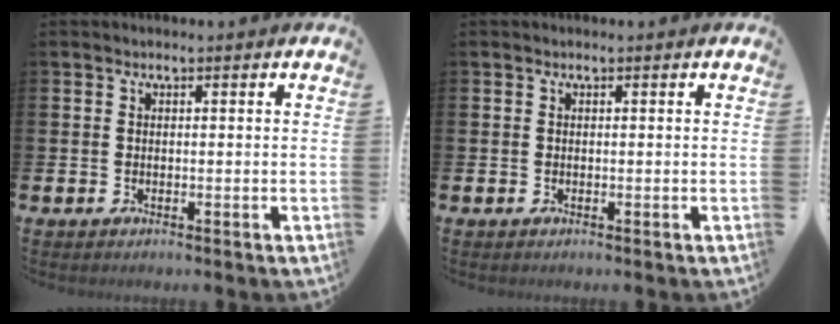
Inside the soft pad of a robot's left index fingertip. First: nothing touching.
{"total": 0.0}